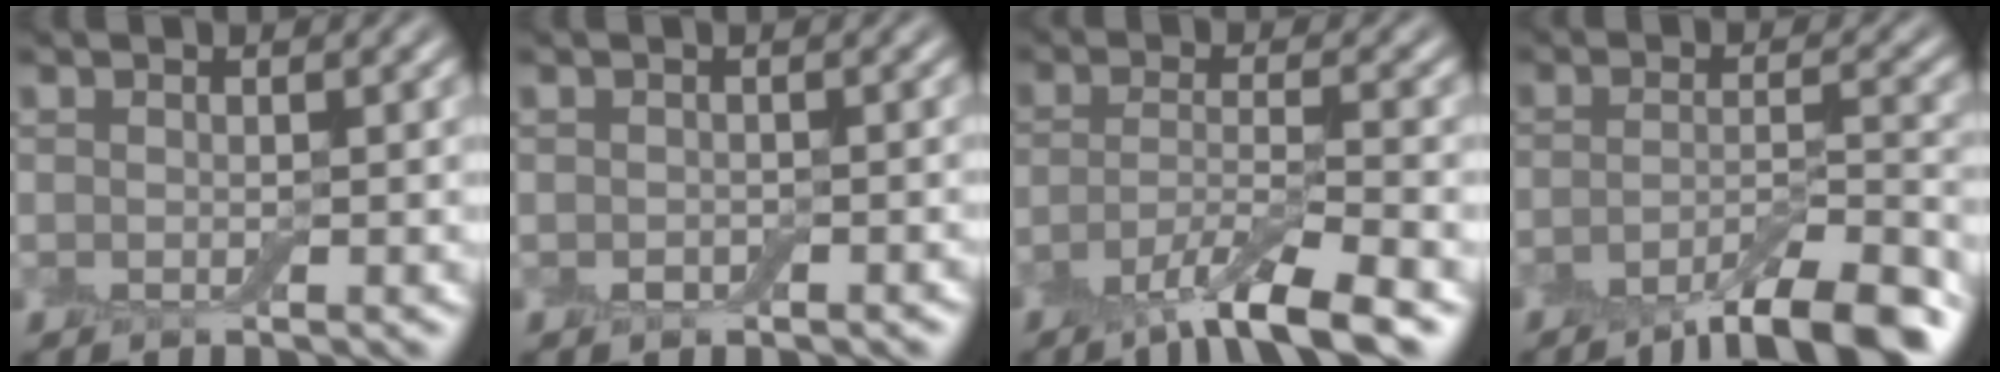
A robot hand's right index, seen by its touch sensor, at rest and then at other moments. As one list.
[{"total": 0.9, "force": [-0.5, 0.6, 0.5], "torque": [-0.010, -0.004, -0.008]}, {"total": 6.2, "force": [-3.7, 1.3, 4.8], "torque": [-0.078, -0.003, -0.074]}, {"total": 7.9, "force": [-5.3, 1.9, 5.6], "torque": [-0.079, 0.000, -0.086]}]